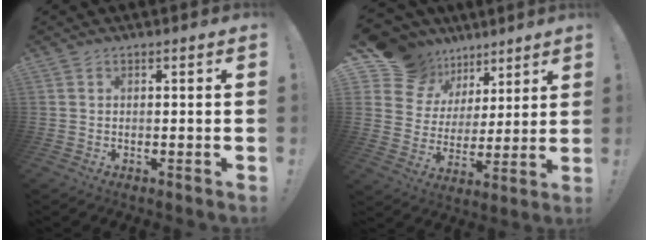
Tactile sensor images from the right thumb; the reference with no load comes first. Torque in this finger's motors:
{"motor_torque": [-0.16, 0.23, 0.11, 0.34, 0.00]}